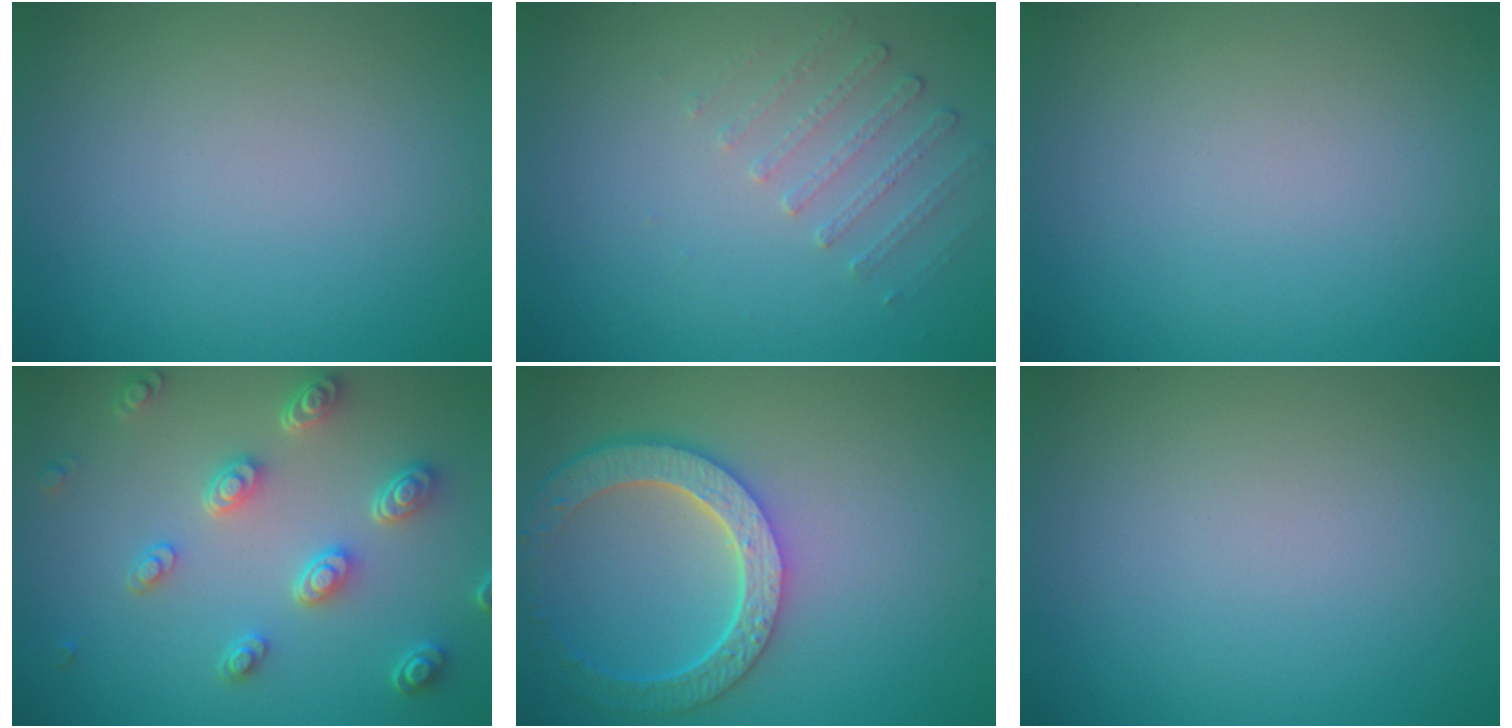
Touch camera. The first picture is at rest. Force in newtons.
{"total": 1.5, "press": 1.0, "slide": 1.1}
{"total": 0.0}
{"total": 4.6, "press": 3.6, "slide": 2.8}
{"total": 5.9, "press": 4.7, "slide": 3.6}
{"total": 0.0}